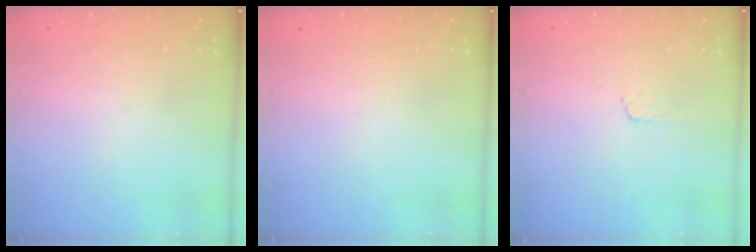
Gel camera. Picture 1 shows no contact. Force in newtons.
{"total": 0.0}
{"total": 3.8, "press": 3.7, "slide": 0.5}